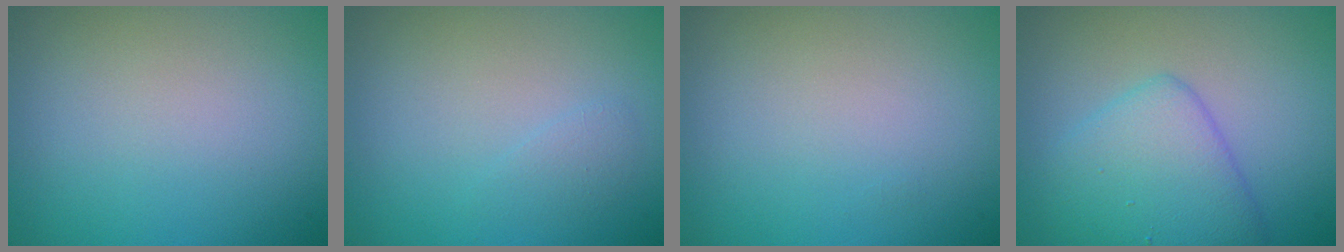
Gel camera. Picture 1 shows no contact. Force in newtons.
{"total": 0.9, "press": 0.9, "slide": 0.1}
{"total": 0.0}
{"total": 4.5, "press": 4.5, "slide": 0.2}